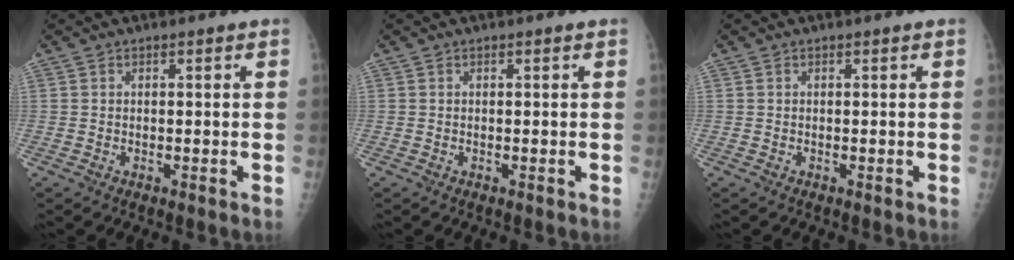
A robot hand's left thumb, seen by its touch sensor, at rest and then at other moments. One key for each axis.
{"total": 0.0}
{"total": 0.0}